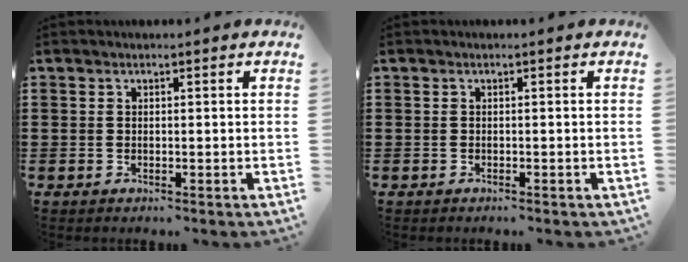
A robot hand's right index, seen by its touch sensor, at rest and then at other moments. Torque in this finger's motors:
{"motor_torque": [1.09, 1.05, 0.06, 0.01]}